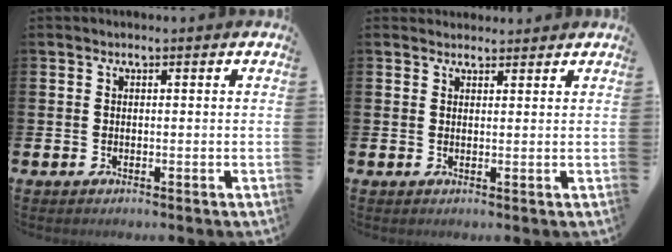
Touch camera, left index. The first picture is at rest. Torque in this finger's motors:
{"motor_torque": [0.21, -1.48, -0.07, -0.02]}